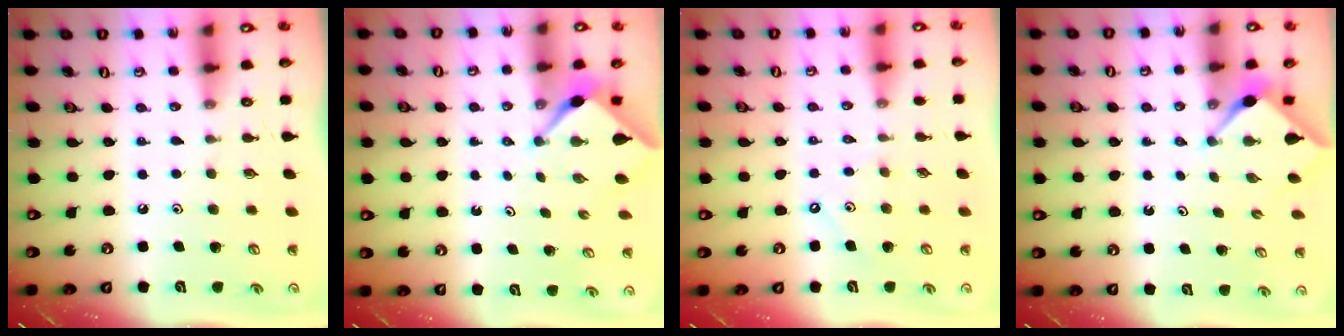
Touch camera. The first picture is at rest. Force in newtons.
{"total": 2.2, "press": 2.2, "slide": 0.3}
{"total": 3.3, "press": 3.3, "slide": 0.4}
{"total": 3.0, "press": 2.9, "slide": 0.3}